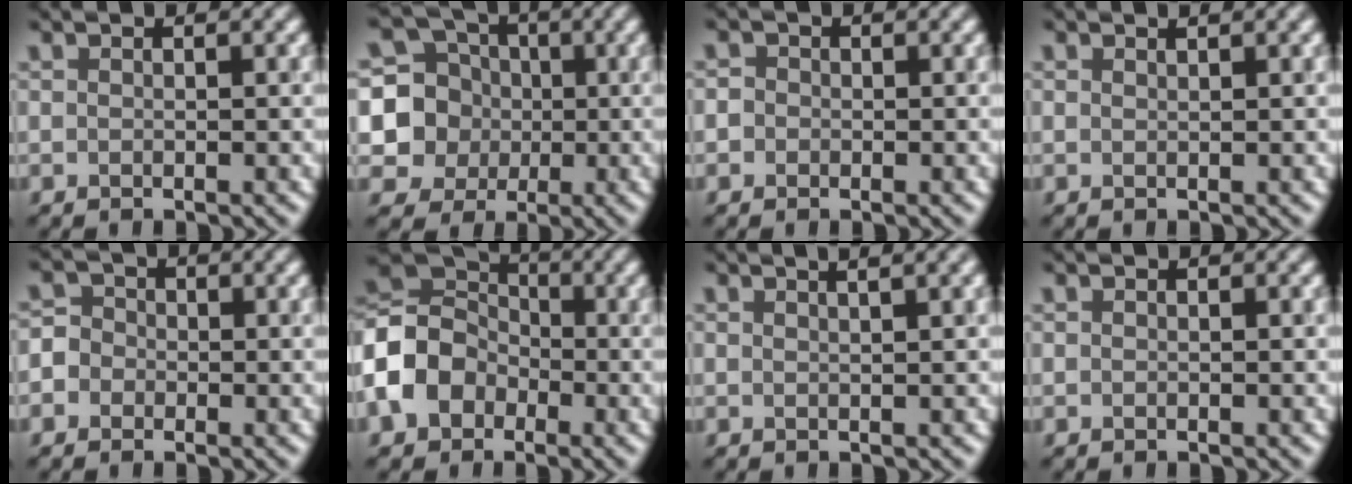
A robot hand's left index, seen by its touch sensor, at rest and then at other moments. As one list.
[{"total": 6.4, "force": [-0.3, 6.1, 1.8], "torque": [-0.032, 0.002, -0.029]}, {"total": 1.6, "force": [-0.1, 1.6, 0.4], "torque": [0.011, 0.013, -0.023]}, {"total": 0.5, "force": [0.5, -0.1, 0.2], "torque": [-0.004, 0.004, 0.009]}, {"total": 4.3, "force": [-1.8, 3.8, 0.6], "torque": [0.009, 0.011, -0.059]}, {"total": 8.2, "force": [-2.5, 6.6, 4.2], "torque": [-0.099, 0.004, -0.066]}, {"total": 3.8, "force": [2.2, 1.3, 2.8], "torque": [-0.016, 0.025, 0.008]}, {"total": 0.0}]